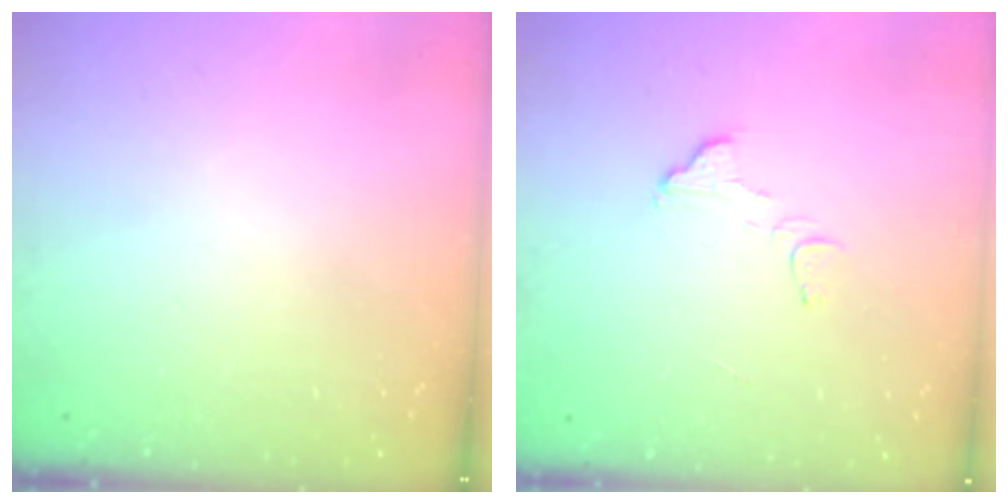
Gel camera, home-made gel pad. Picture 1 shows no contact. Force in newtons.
{"total": 3.3, "press": 3.3, "slide": 0.2}